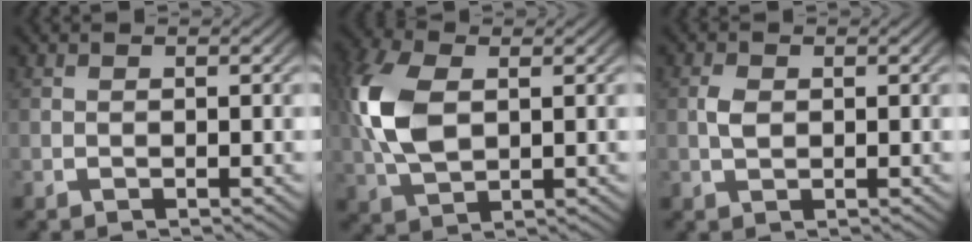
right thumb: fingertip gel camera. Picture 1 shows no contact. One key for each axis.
{"total": 7.1, "fx": 1.0, "fy": 4.5, "fz": 5.4, "tx": -0.151, "ty": -0.013, "tz": 0.030}
{"total": 1.4, "fx": 0.2, "fy": 1.0, "fz": 1.0, "tx": -0.025, "ty": -0.003, "tz": 0.005}